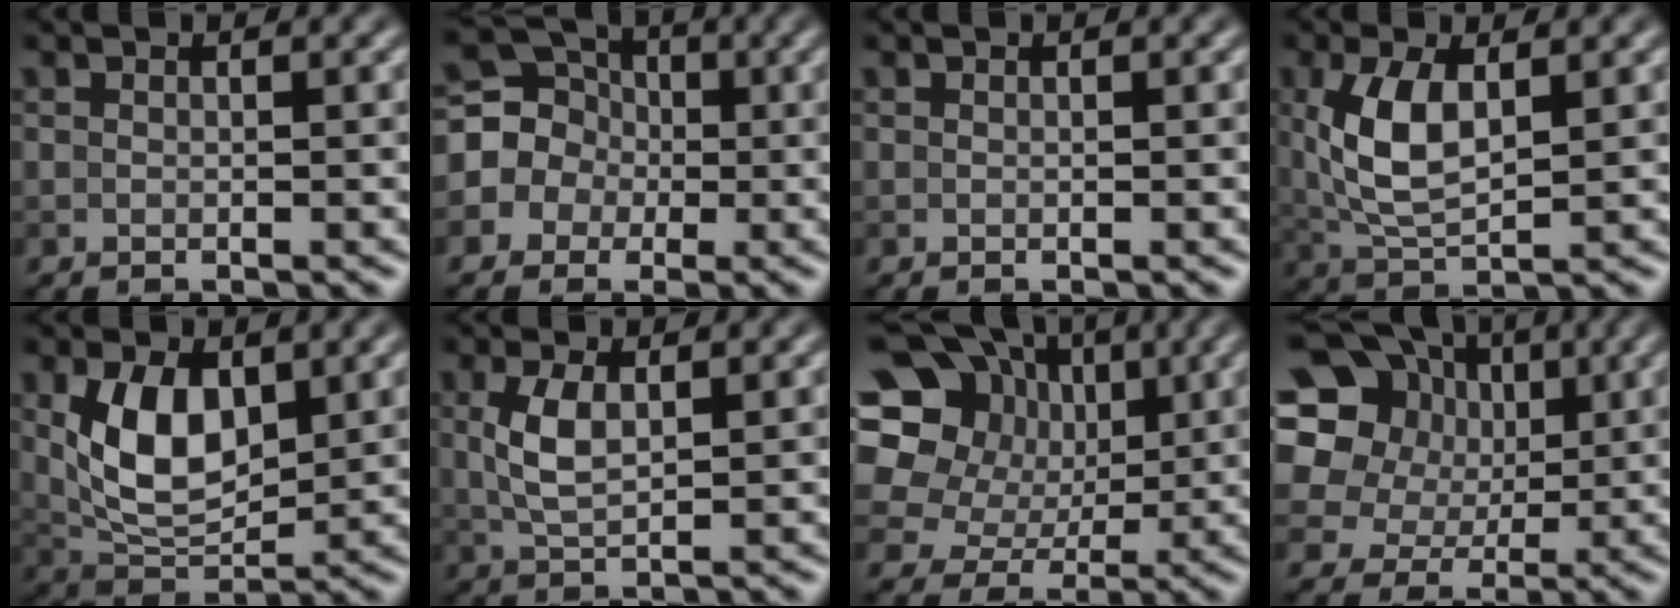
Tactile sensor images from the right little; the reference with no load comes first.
{"total": 6.1, "force": [0.0, 5.8, 1.7], "torque": [-0.029, 0.028, -0.037]}
{"total": 0.0}
{"total": 5.4, "force": [1.1, 2.5, 4.6], "torque": [-0.107, 0.002, 0.026]}
{"total": 6.4, "force": [1.4, 3.7, 5.1], "torque": [-0.107, -0.005, 0.033]}
{"total": 3.3, "force": [0.6, 1.5, 2.9], "torque": [-0.070, 0.000, 0.014]}
{"total": 15.9, "force": [5.1, 13.4, 6.8], "torque": [-0.166, 0.039, 0.081]}
{"total": 18.5, "force": [6.5, 15.5, 7.7], "torque": [-0.198, 0.043, 0.107]}